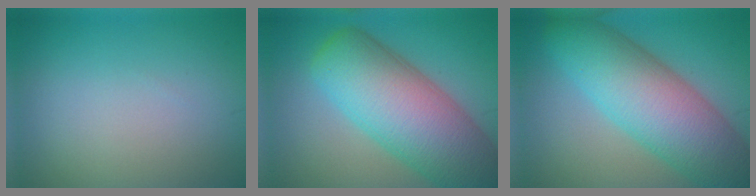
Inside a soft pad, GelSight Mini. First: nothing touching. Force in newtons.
{"total": 12.4, "press": 12.4, "slide": 0.4}
{"total": 10.9, "press": 10.9, "slide": 0.3}